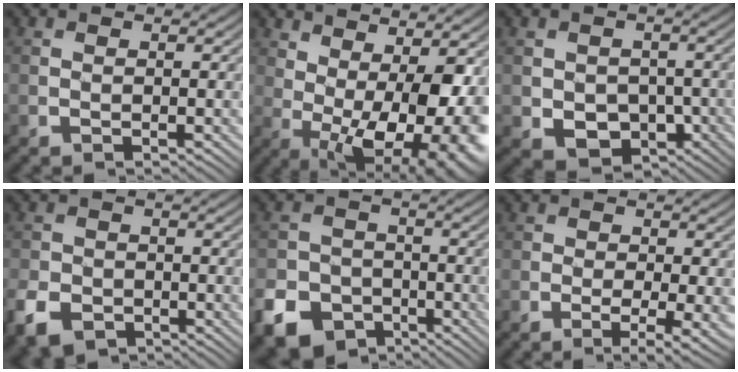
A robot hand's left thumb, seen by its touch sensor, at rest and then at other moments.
{"total": 16.2, "force": [0.9, 7.5, 14.3], "torque": [-0.176, -0.002, 0.043]}
{"total": 6.5, "force": [-1.7, 5.1, 3.7], "torque": [-0.074, -0.027, -0.026]}
{"total": 5.7, "force": [-3.1, 4.0, 2.6], "torque": [-0.070, -0.014, -0.064]}
{"total": 8.9, "force": [-5.1, 6.5, 3.4], "torque": [-0.081, -0.024, -0.099]}
{"total": 4.7, "force": [-1.4, 1.8, 4.1], "torque": [-0.072, -0.013, -0.017]}